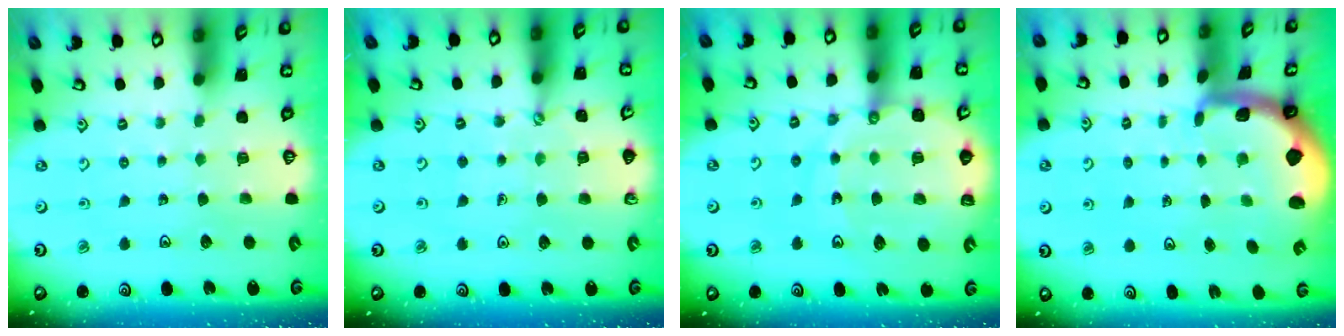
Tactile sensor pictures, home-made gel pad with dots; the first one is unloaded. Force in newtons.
{"total": 1.6, "press": 1.6, "slide": 0.5}
{"total": 13.2, "press": 13.1, "slide": 1.8}
{"total": 1.8, "press": 1.7, "slide": 0.4}